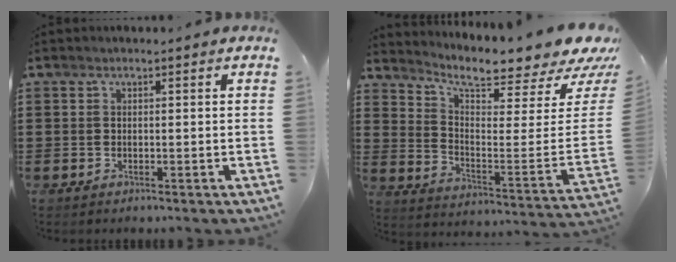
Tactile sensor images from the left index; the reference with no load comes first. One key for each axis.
{"total": 7.1, "fx": 6.3, "fy": 0.6, "fz": 3.3, "tx": -0.073, "ty": -0.065, "tz": 0.099}